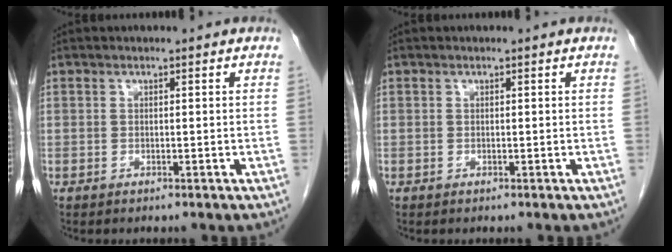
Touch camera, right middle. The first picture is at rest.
{"total": 0.0}